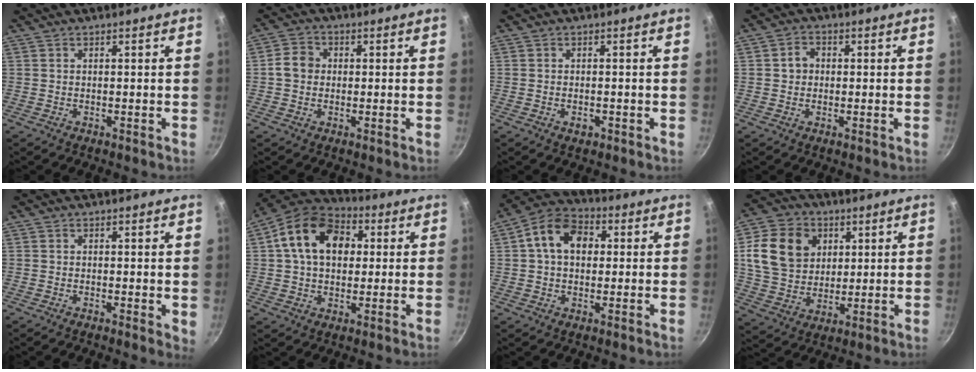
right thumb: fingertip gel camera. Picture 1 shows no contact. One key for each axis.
{"total": 4.6, "fx": 0.1, "fy": 4.0, "fz": 2.2, "tx": -0.024, "ty": 0.009, "tz": -0.009}
{"total": 1.7, "fx": -0.7, "fy": 1.1, "fz": 1.1, "tx": -0.017, "ty": 0.003, "tz": -0.012}
{"total": 3.4, "fx": 0.2, "fy": 2.9, "fz": 1.6, "tx": -0.011, "ty": 0.011, "tz": -0.001}
{"total": 1.8, "fx": 0.4, "fy": 0.9, "fz": 1.5, "tx": -0.015, "ty": -0.003, "tz": 0.002}
{"total": 16.1, "fx": 3.6, "fy": 11.5, "fz": 10.7, "tx": -0.155, "ty": 0.020, "tz": 0.044}
{"total": 11.2, "fx": 2.1, "fy": 8.1, "fz": 7.4, "tx": -0.099, "ty": 0.021, "tz": 0.017}
{"total": 15.8, "fx": 4.4, "fy": 12.5, "fz": 8.7, "tx": -0.143, "ty": -0.006, "tz": 0.081}